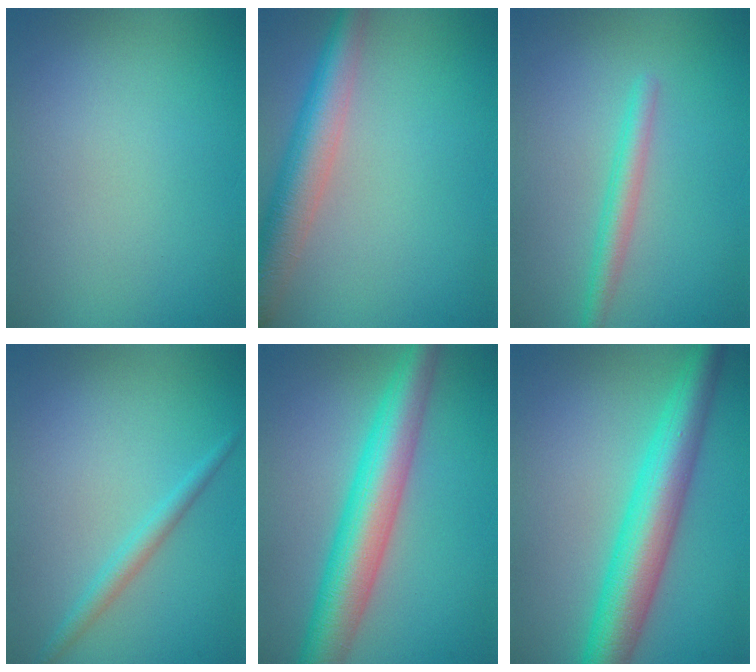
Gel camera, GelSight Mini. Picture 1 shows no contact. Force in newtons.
{"total": 5.5, "press": 5.5, "slide": 0.4}
{"total": 2.3, "press": 2.2, "slide": 0.2}
{"total": 1.8, "press": 1.8, "slide": 0.1}
{"total": 7.5, "press": 7.5, "slide": 0.1}
{"total": 7.4, "press": 7.4, "slide": 0.0}